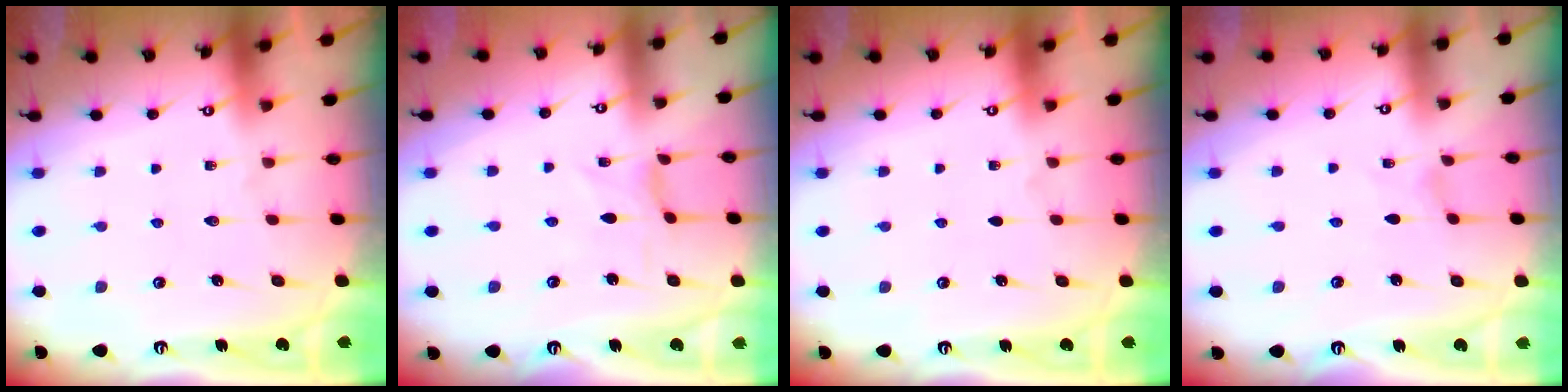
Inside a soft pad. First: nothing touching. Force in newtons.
{"total": 0.6, "press": 0.6, "slide": 0.2}
{"total": 0.0}
{"total": 0.0}